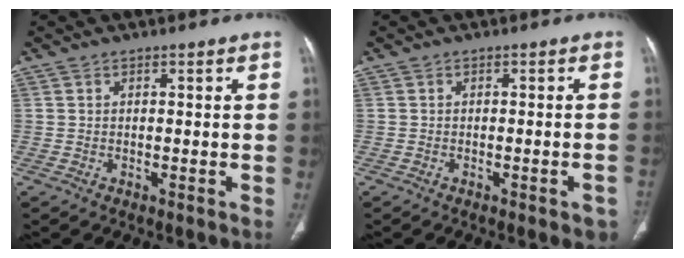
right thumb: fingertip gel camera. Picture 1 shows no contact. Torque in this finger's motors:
{"motor_torque": [-0.10, -0.07, 0.31, 0.24, 0.01]}